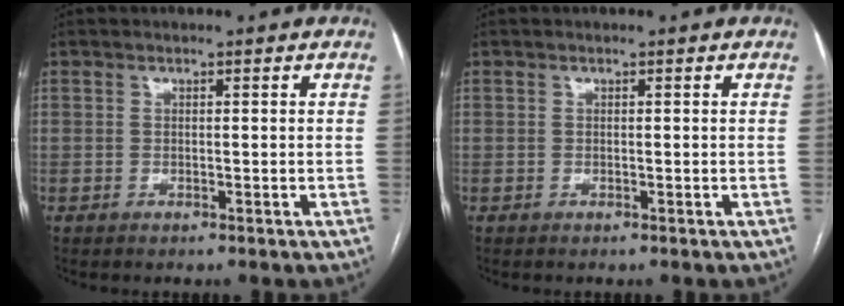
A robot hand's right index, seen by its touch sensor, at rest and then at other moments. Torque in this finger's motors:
{"motor_torque": [0.00, 0.00, 0.00, 0.00]}